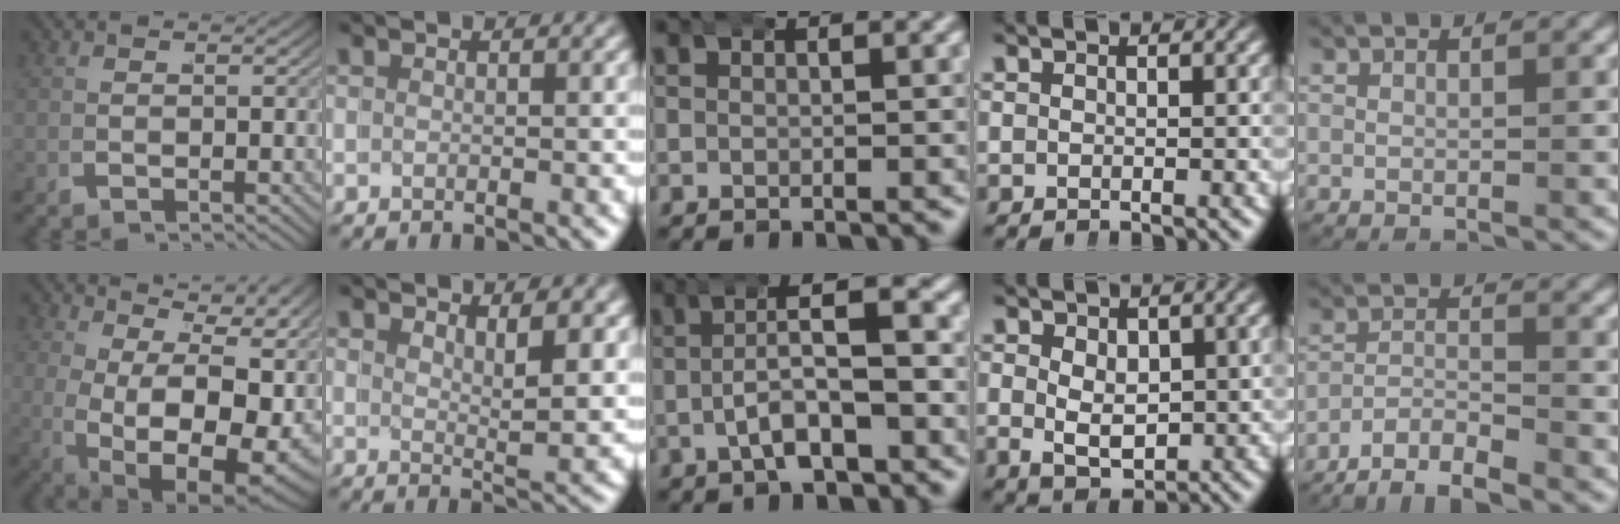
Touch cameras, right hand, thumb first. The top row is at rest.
{"thumb": {"total": 15.7, "force": [1.1, 9.5, 12.4], "torque": [-0.216, -0.057, 0.058]}, "index": {"total": 2.8, "force": [2.4, -0.9, 1.3], "torque": [-0.008, -0.015, 0.043]}, "middle": {"total": 4.1, "force": [-1.1, 1.5, 3.7], "torque": [-0.052, 0.007, -0.019]}, "ring": {"total": 4.2, "force": [-0.5, 2.8, 3.1], "torque": [-0.066, -0.032, 0.010]}, "little": {"total": 7.7, "force": [-7.0, 2.6, 1.8], "torque": [-0.032, -0.023, -0.115]}}